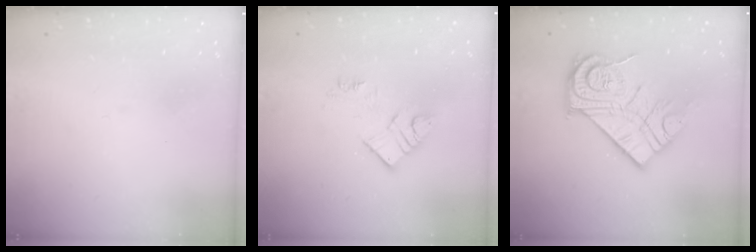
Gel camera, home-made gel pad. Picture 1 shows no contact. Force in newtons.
{"total": 9.7, "press": 9.6, "slide": 0.6}
{"total": 17.8, "press": 17.8, "slide": 1.2}